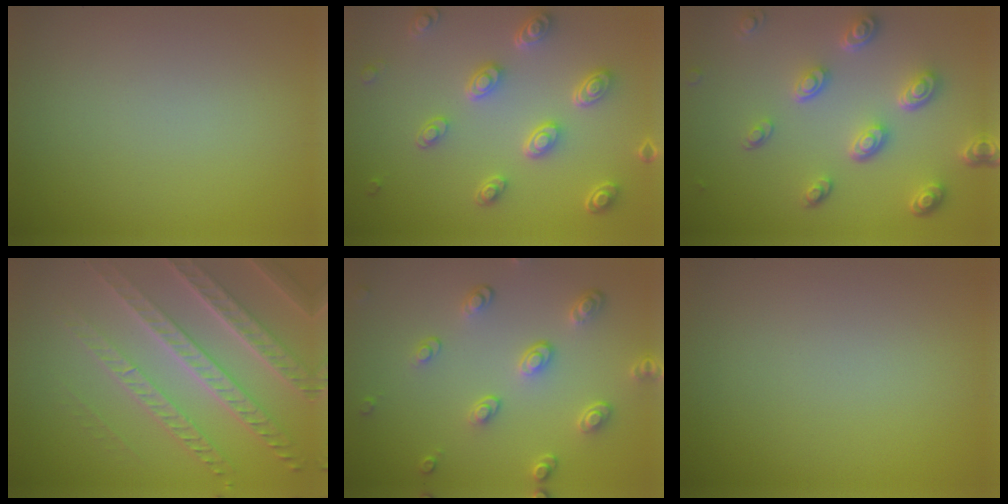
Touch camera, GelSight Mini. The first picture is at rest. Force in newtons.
{"total": 4.6, "press": 3.6, "slide": 2.8}
{"total": 4.8, "press": 3.7, "slide": 3.0}
{"total": 7.0, "press": 5.0, "slide": 5.0}
{"total": 3.8, "press": 2.9, "slide": 2.4}
{"total": 0.0}